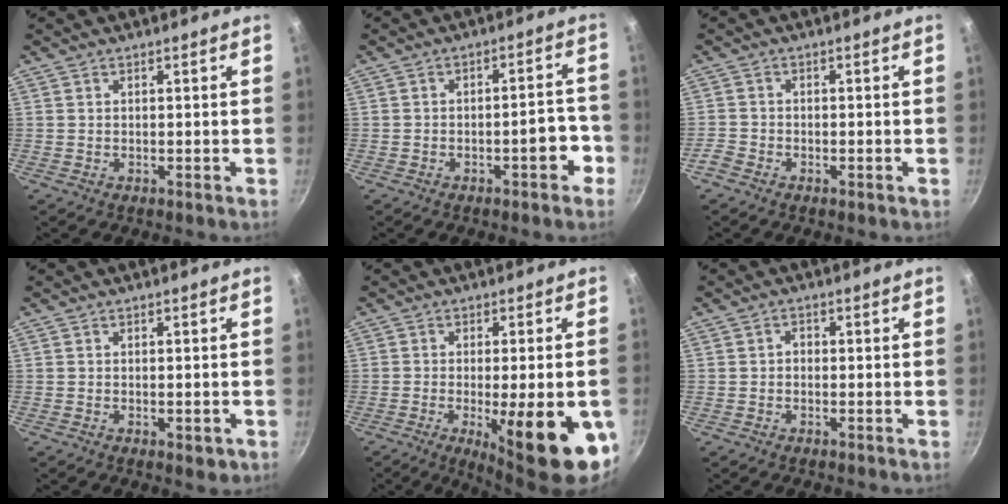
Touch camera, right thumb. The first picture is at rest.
{"total": 5.8, "force": [-2.8, 2.3, 4.6], "torque": [-0.037, 0.040, -0.031]}
{"total": 2.4, "force": [-1.8, 1.3, 1.0], "torque": [-0.033, 0.010, -0.039]}
{"total": 2.6, "force": [-0.9, 1.2, 2.1], "torque": [-0.030, -0.004, -0.012]}
{"total": 18.1, "force": [-5.8, 4.9, 16.4], "torque": [-0.198, 0.000, -0.070]}
{"total": 1.4, "force": [-0.3, 1.1, 0.7], "torque": [-0.010, 0.007, -0.006]}